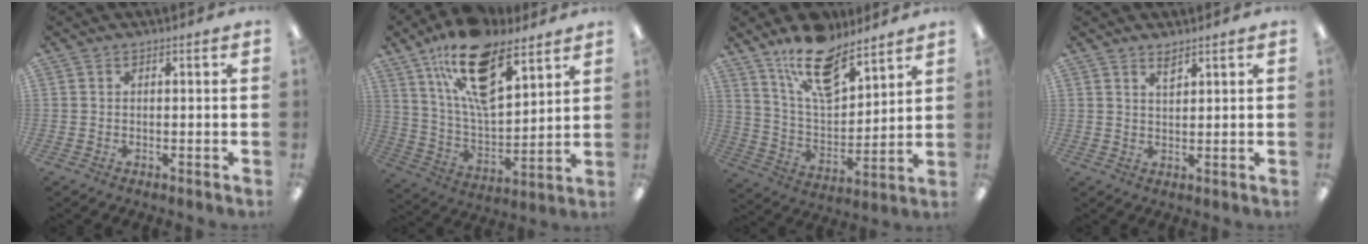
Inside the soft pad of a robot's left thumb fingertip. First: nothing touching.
{"total": 19.6, "force": [12.0, 8.7, 12.8], "torque": [-0.221, -0.053, 0.210]}
{"total": 16.1, "force": [12.1, 6.8, 8.3], "torque": [-0.141, -0.069, 0.213]}
{"total": 2.4, "force": [2.0, 0.6, 1.1], "torque": [-0.018, -0.004, 0.036]}